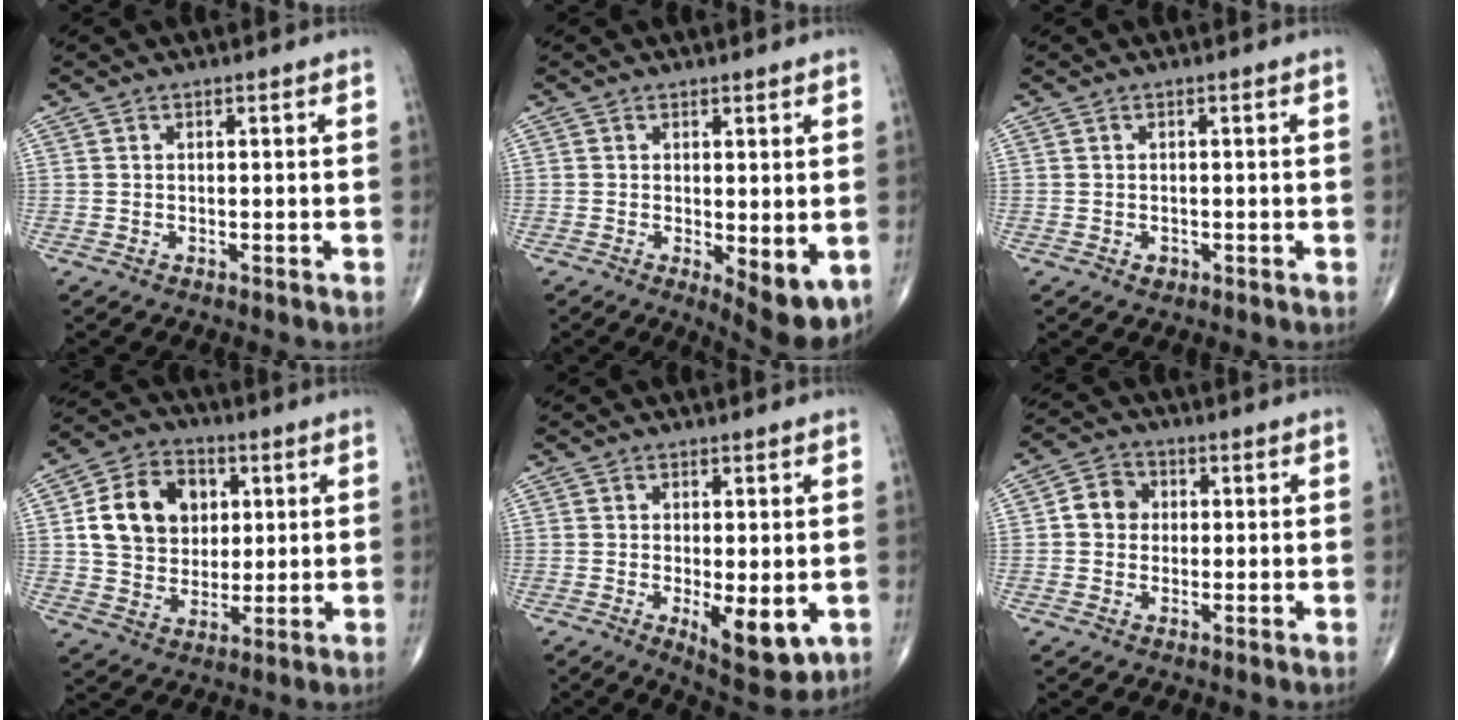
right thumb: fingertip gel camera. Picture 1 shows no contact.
{"total": 7.3, "force": [-1.3, 2.7, 6.6], "torque": [-0.086, -0.022, -0.012]}
{"total": 1.0, "force": [-0.4, 0.9, 0.3], "torque": [0.001, 0.003, -0.003]}
{"total": 14.3, "force": [3.2, 11.2, 8.2], "torque": [-0.111, 0.002, 0.056]}
{"total": 8.6, "force": [-2.0, 3.4, 7.6], "torque": [-0.102, -0.022, -0.020]}
{"total": 5.3, "force": [0.4, 4.7, 2.4], "torque": [-0.024, 0.011, -0.003]}